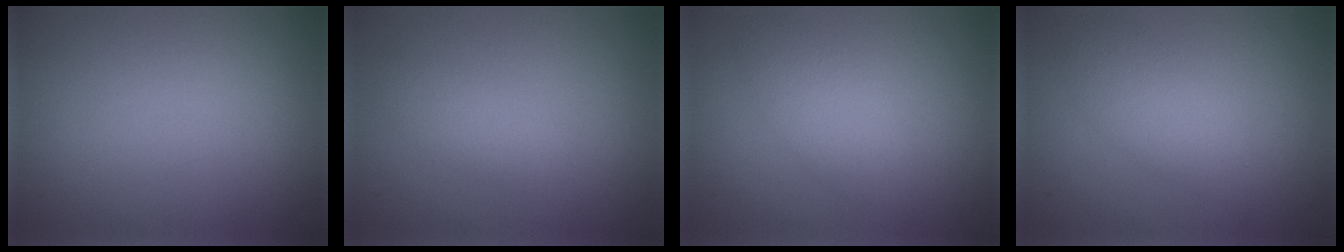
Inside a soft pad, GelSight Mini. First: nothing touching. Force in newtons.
{"total": 1.8, "press": 1.8, "slide": 0.1}
{"total": 2.7, "press": 2.7, "slide": 0.1}
{"total": 2.7, "press": 2.7, "slide": 0.0}